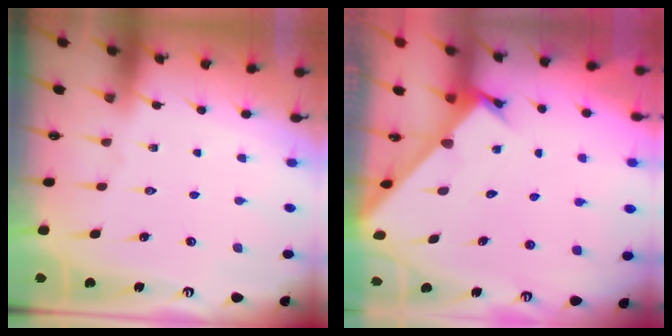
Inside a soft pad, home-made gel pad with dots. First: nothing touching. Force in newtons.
{"total": 2.1, "press": 2.1, "slide": 0.1}